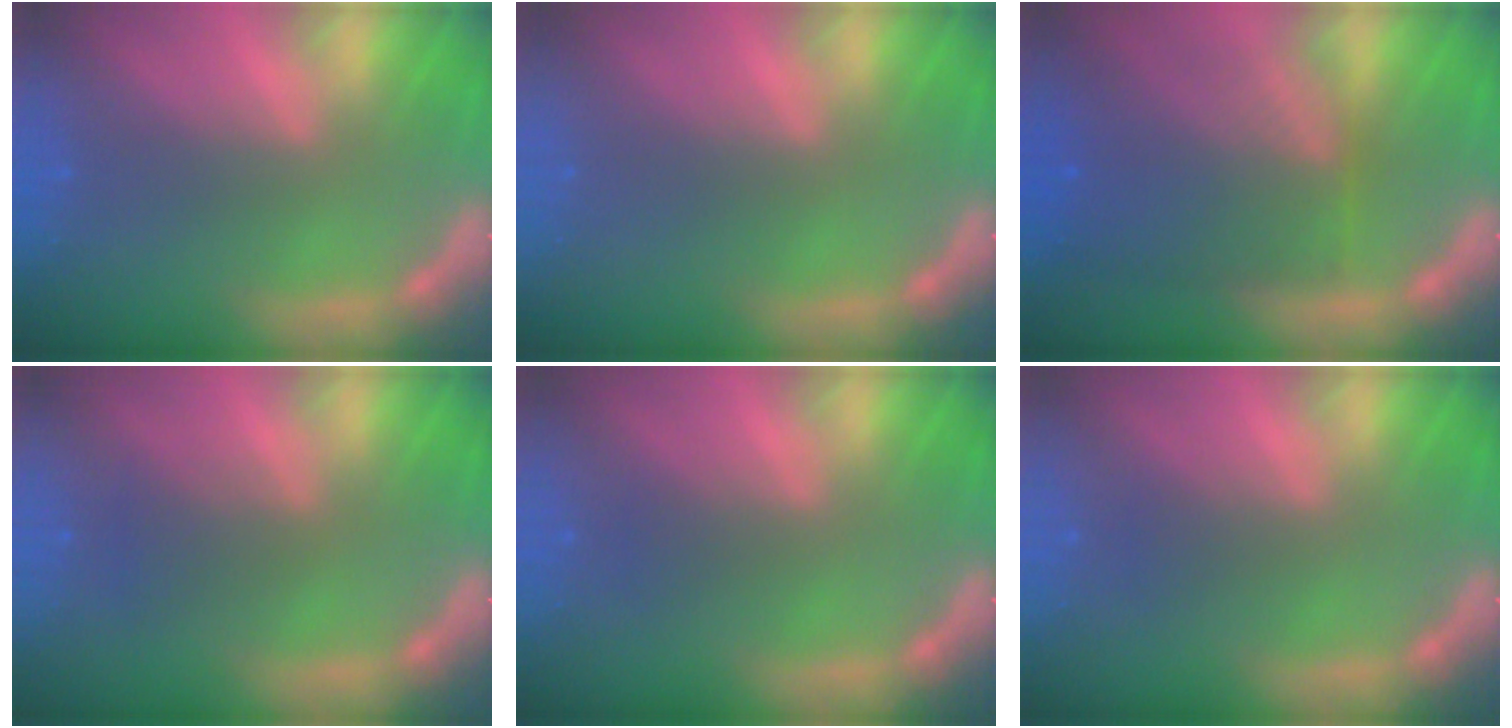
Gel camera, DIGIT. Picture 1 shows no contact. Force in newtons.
{"total": 0.0}
{"total": 9.5}
{"total": 2.0}
{"total": 1.0}
{"total": 1.0}